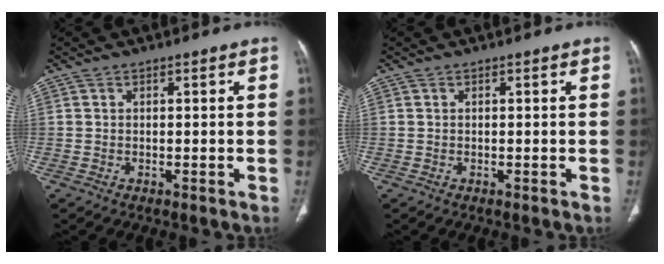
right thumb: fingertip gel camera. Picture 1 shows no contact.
{"total": 0.0}